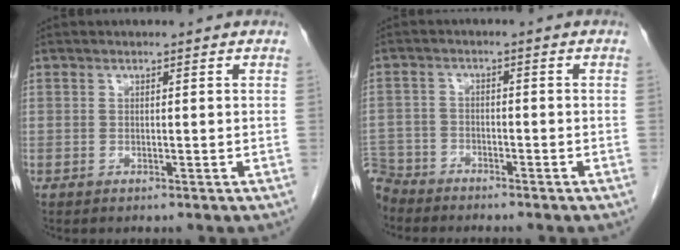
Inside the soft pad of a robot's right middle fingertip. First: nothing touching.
{"total": 6.5, "force": [-6.0, 2.5, 0.2], "torque": [-0.006, -0.006, -0.115]}